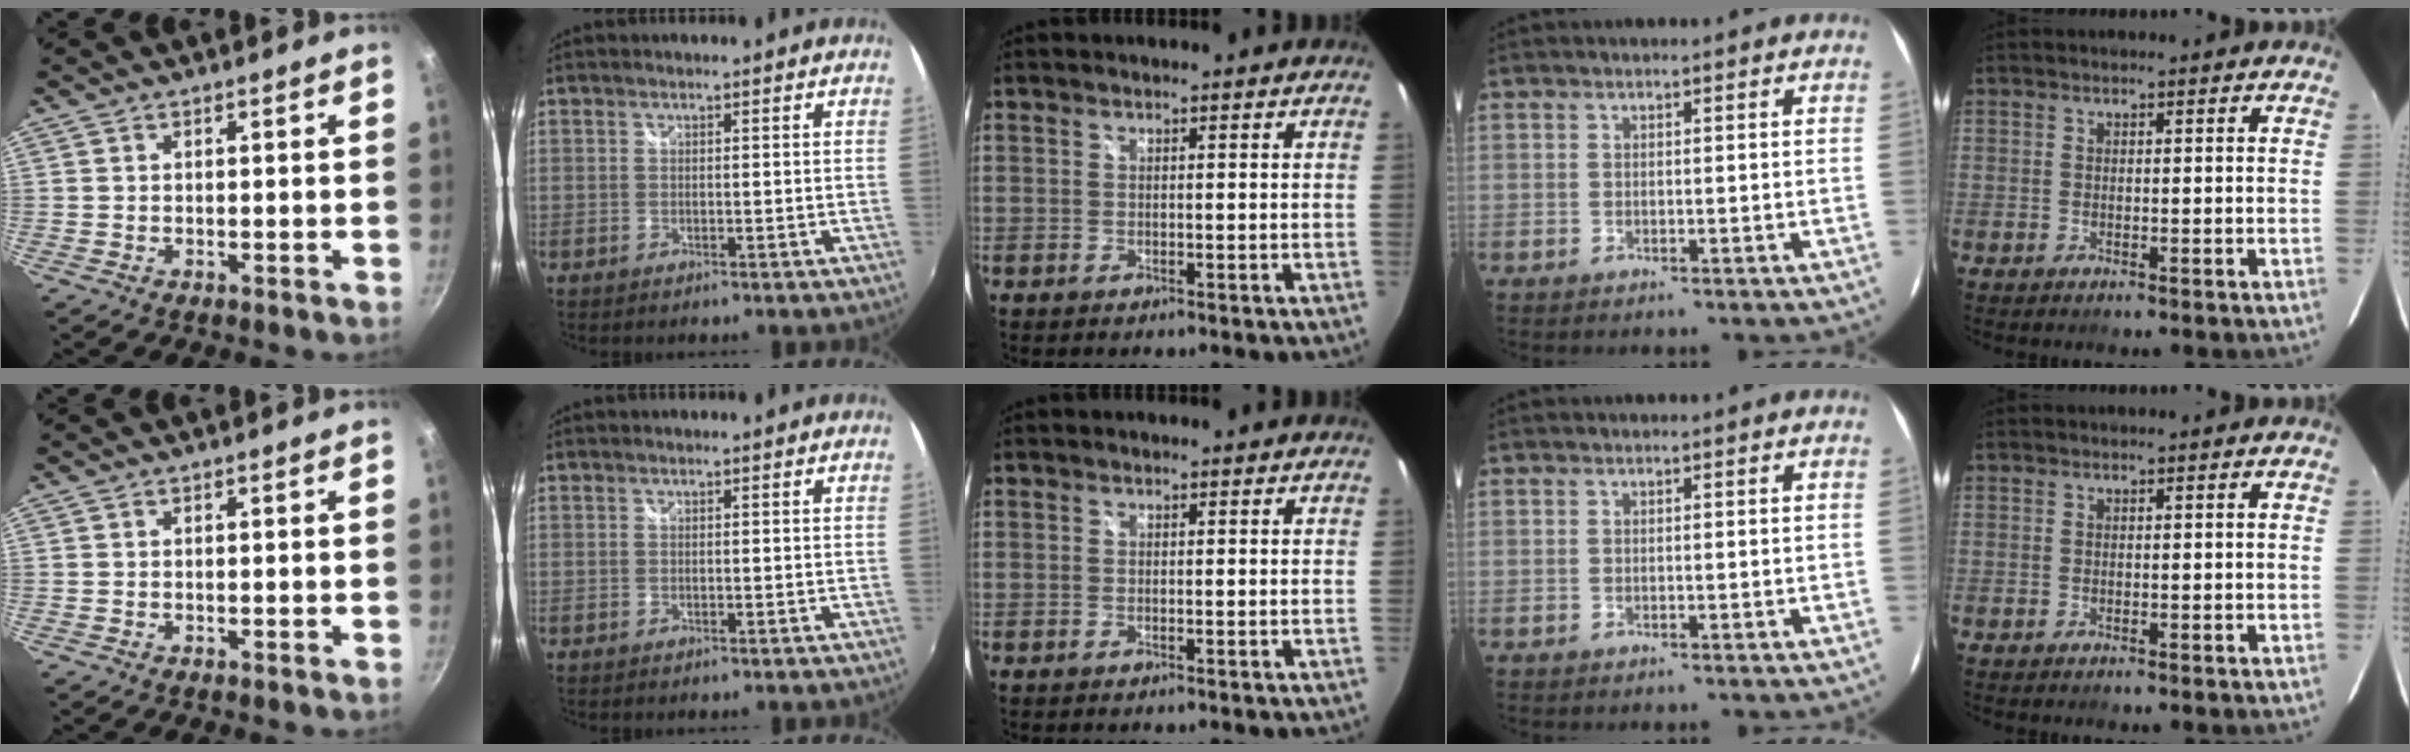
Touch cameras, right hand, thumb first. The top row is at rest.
{}